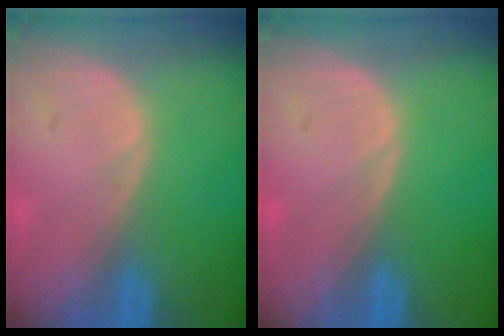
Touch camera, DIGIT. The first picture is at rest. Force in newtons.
{"total": 0.0}